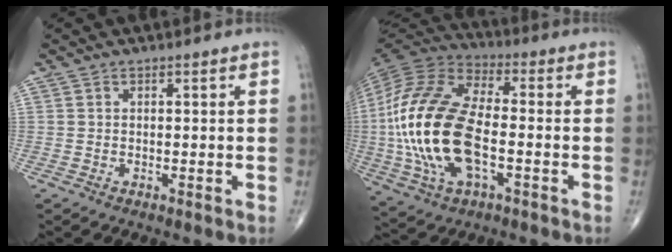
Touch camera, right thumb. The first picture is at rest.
{"total": 23.5, "force": [-3.1, 11.6, 20.2], "torque": [-0.438, 0.010, -0.056]}